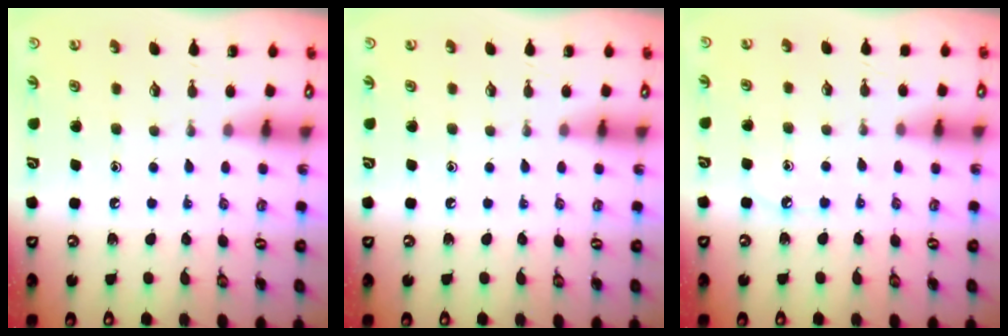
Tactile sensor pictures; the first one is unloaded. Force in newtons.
{"total": 0.0}
{"total": 4.6, "press": 4.6, "slide": 0.7}